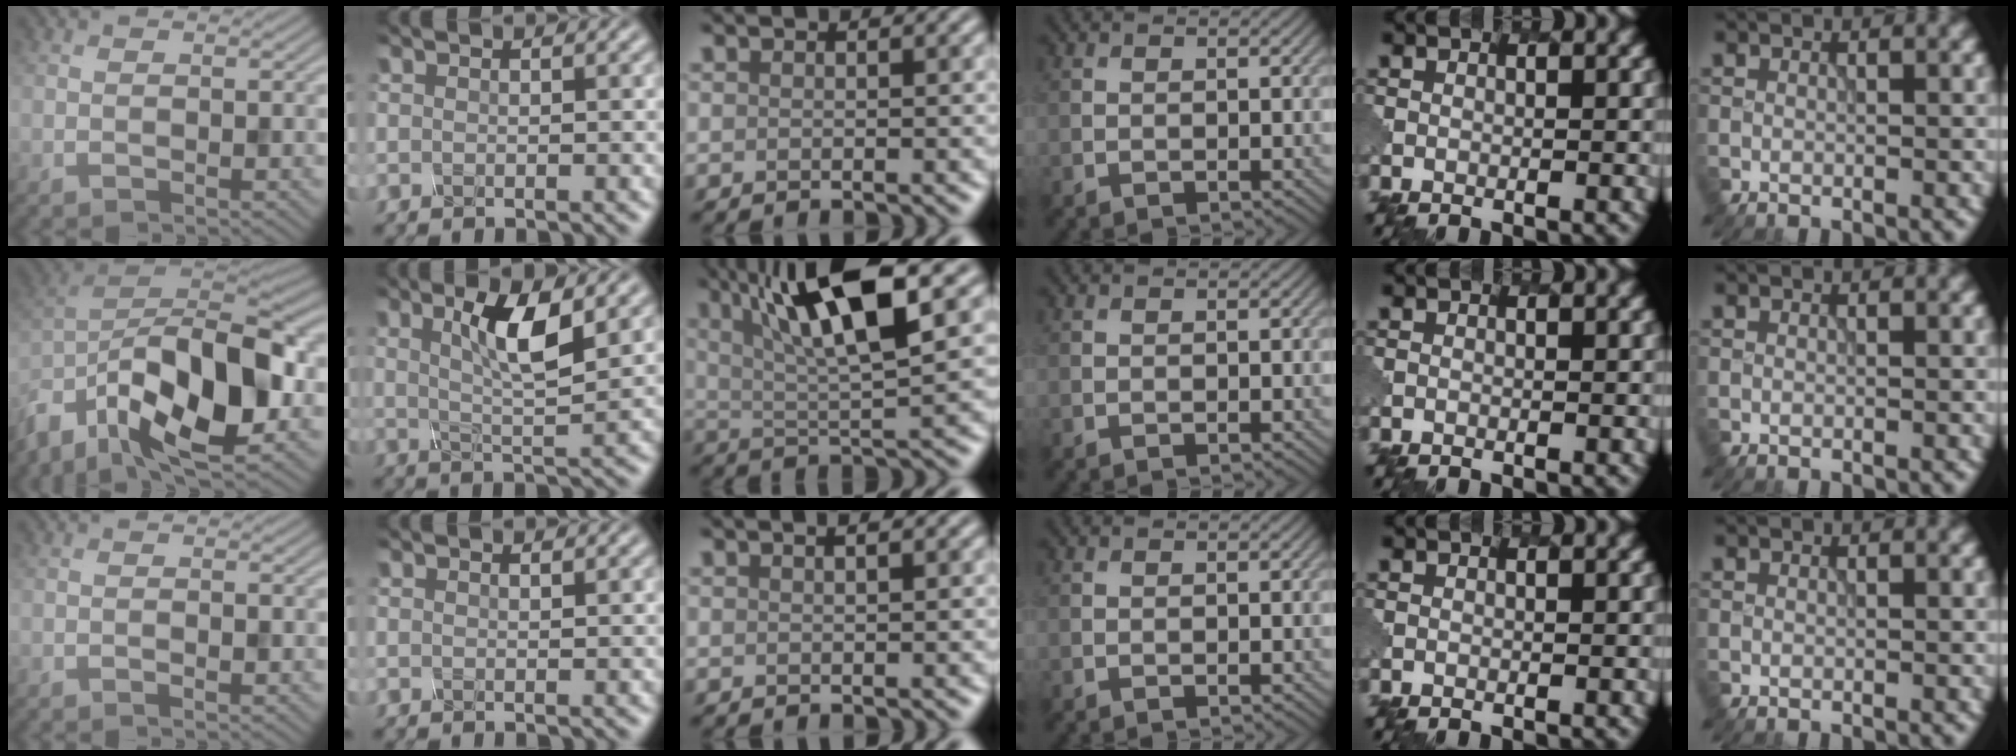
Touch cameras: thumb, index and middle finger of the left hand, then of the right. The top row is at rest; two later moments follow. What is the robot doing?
{"motion": "twist", "object": "rubiks cube"}